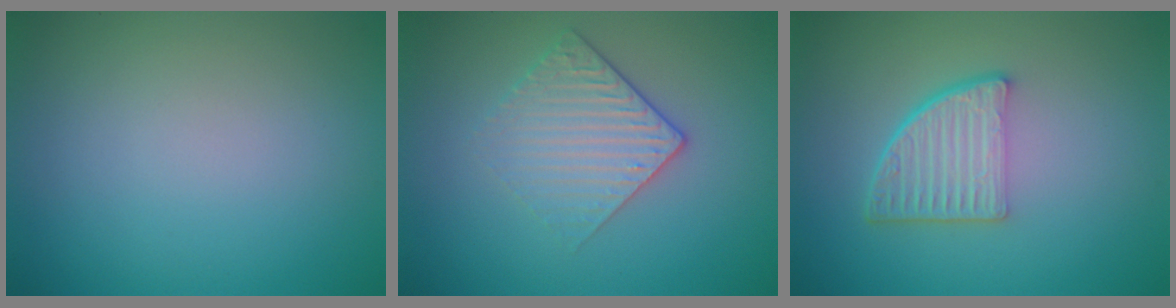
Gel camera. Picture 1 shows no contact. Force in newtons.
{"total": 2.9, "press": 2.6, "slide": 1.4}
{"total": 4.8, "press": 3.4, "slide": 3.5}